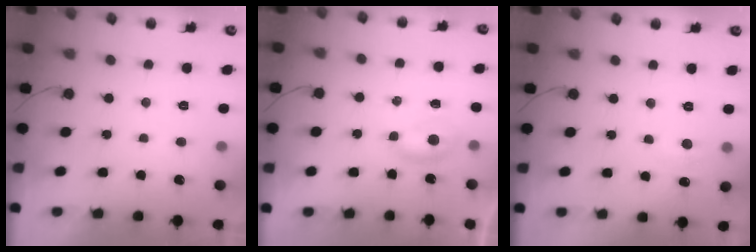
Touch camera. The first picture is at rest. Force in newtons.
{"total": 3.8, "press": 3.8, "slide": 0.6}
{"total": 5.4, "press": 5.3, "slide": 0.7}